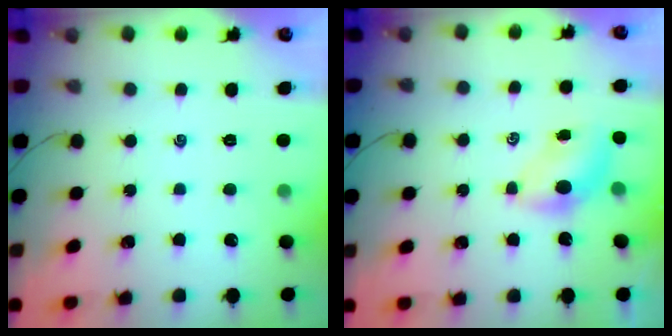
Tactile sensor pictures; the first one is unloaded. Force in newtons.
{"total": 4.8, "press": 4.8, "slide": 0.6}